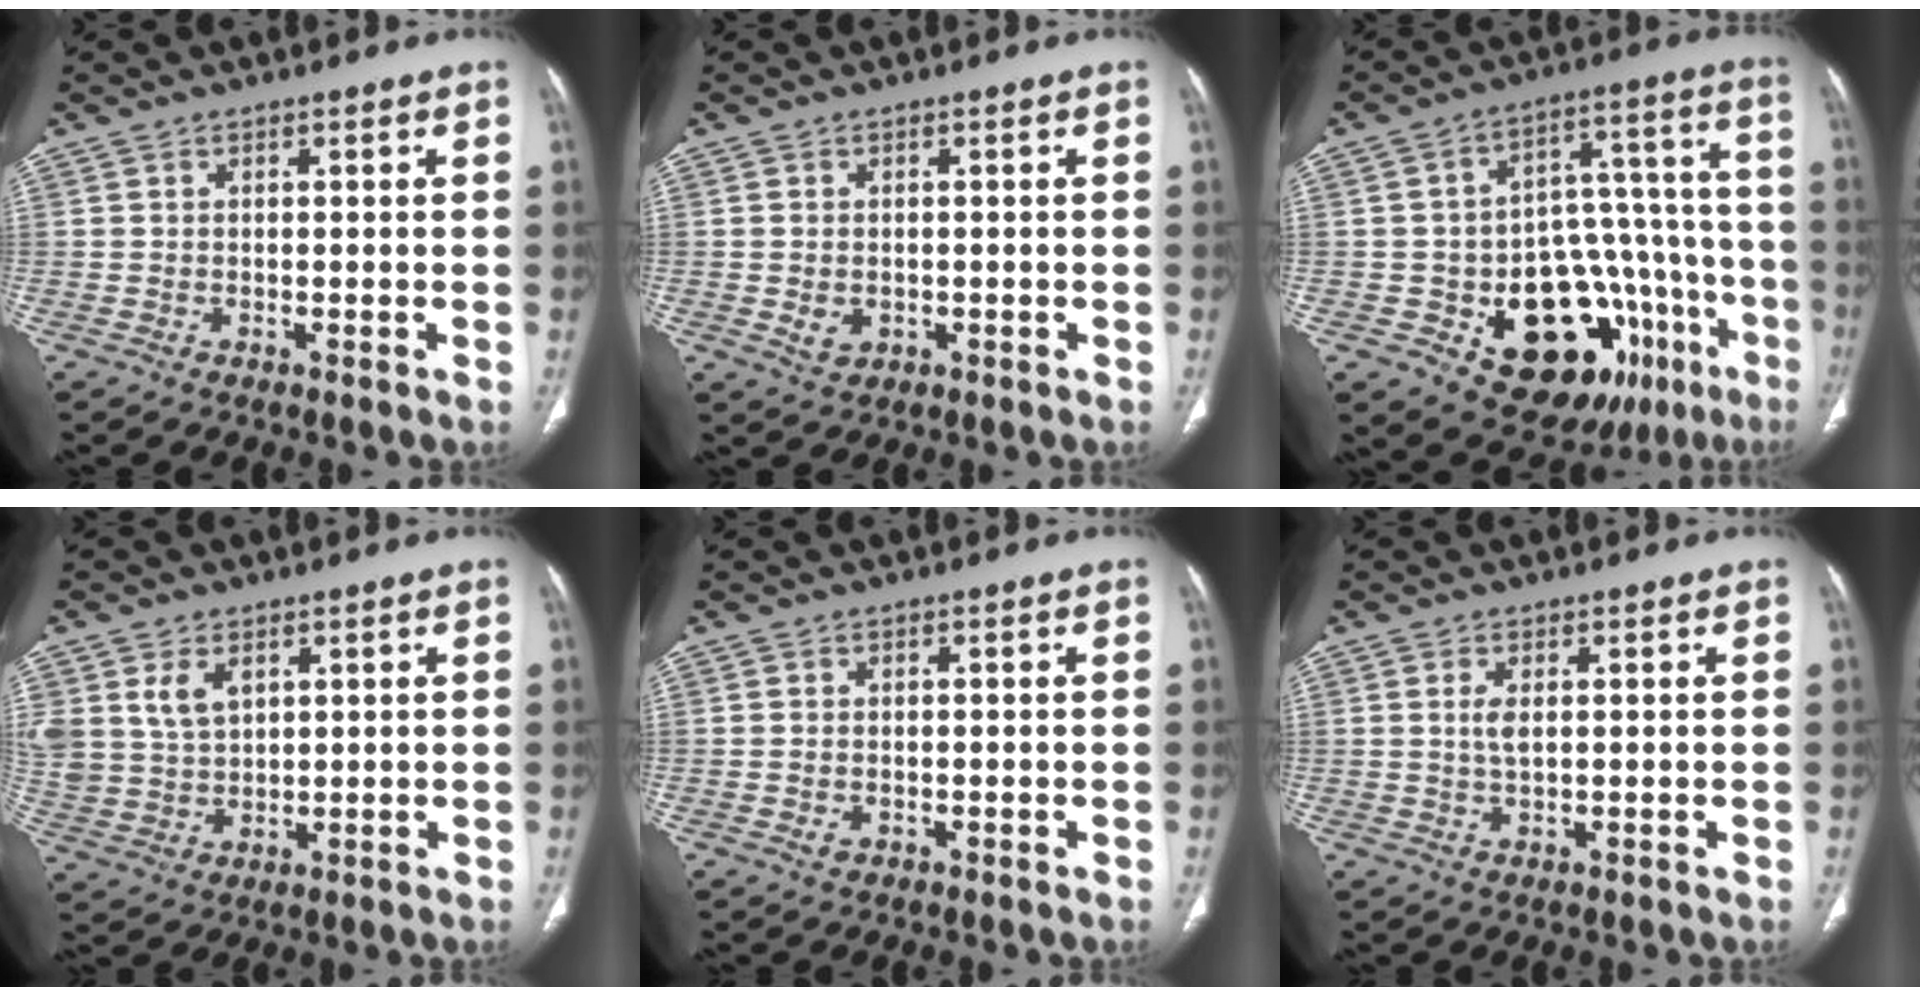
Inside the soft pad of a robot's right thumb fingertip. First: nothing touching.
{"total": 2.8, "force": [-0.3, 2.2, 1.8], "torque": [-0.029, -0.001, 0.003]}
{"total": 24.7, "force": [-10.5, 14.0, 17.5], "torque": [-0.174, 0.082, -0.134]}
{"total": 7.6, "force": [3.2, 5.2, 4.6], "torque": [-0.084, -0.008, 0.077]}
{"total": 1.2, "force": [-0.3, 0.9, 0.7], "torque": [-0.015, 0.006, -0.001]}
{"total": 2.6, "force": [0.5, 1.1, 2.3], "torque": [-0.052, -0.003, 0.014]}